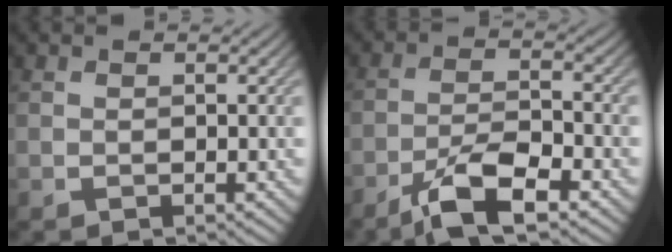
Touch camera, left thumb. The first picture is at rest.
{"total": 7.5, "force": [-4.9, 2.0, 5.3], "torque": [-0.104, 0.002, -0.093]}